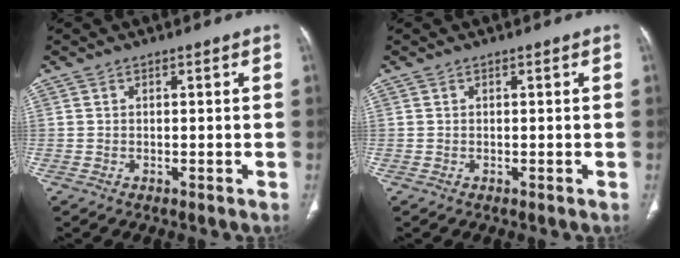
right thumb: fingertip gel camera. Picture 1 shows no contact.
{"total": 0.0}